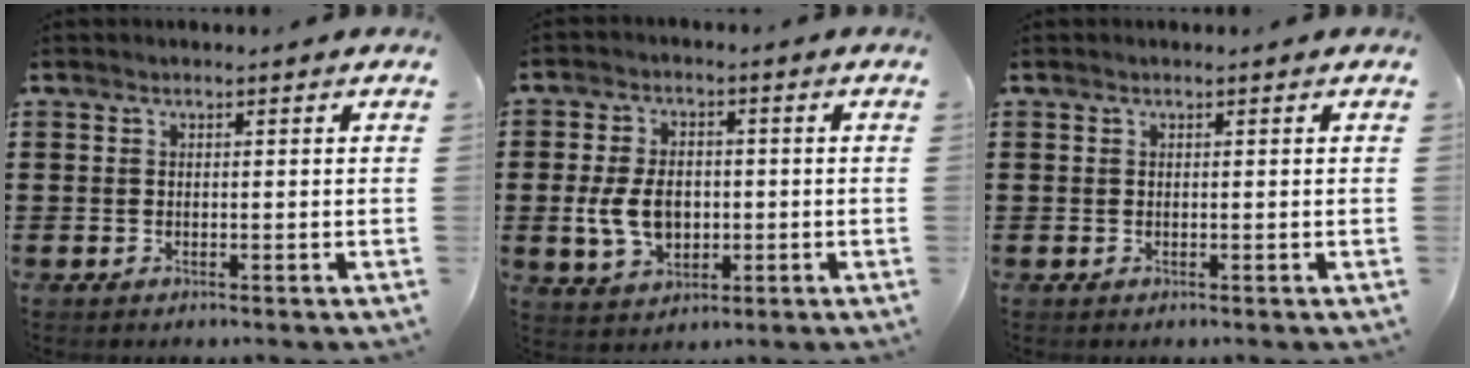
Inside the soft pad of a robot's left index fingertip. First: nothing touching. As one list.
[{"total": 7.2, "force": [-0.8, 5.0, 5.1], "torque": [-0.109, 0.004, -0.018]}, {"total": 0.0}]